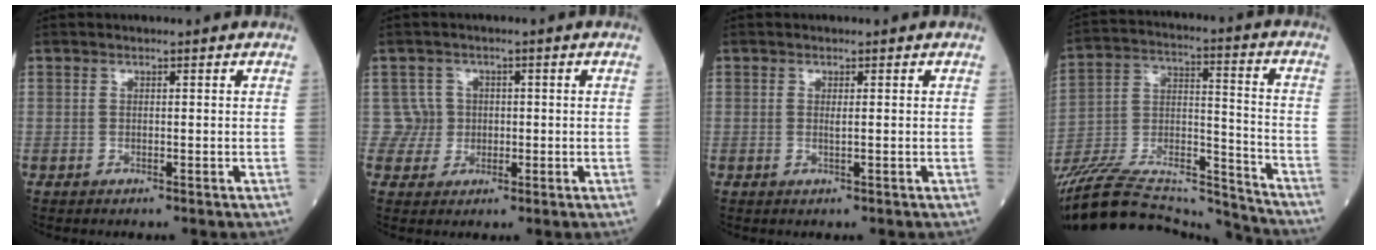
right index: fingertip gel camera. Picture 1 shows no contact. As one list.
[{"total": 3.9, "force": [0.0, 3.9, -0.3], "torque": [0.019, 0.014, 0.002]}, {"total": 1.3, "force": [0.0, 0.3, 1.2], "torque": [-0.032, -0.004, 0.002]}, {"total": 26.1, "force": [-24.3, 3.4, 8.9], "torque": [-0.193, -0.004, -0.398]}]